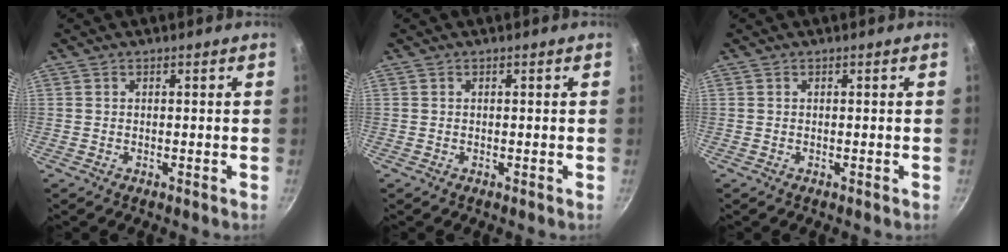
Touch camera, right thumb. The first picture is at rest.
{"total": 0.0}
{"total": 0.0}